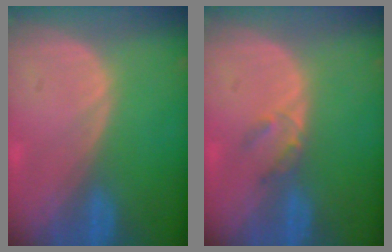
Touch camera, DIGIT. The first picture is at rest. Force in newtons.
{"total": 2.3, "press": 2.0, "slide": 1.1}